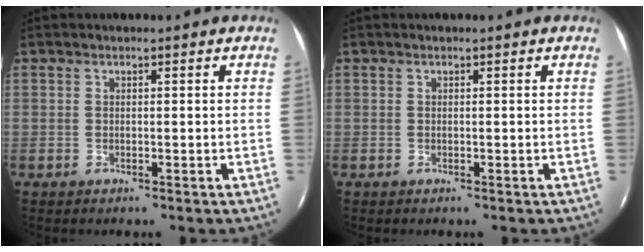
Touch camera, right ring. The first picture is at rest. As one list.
[{"total": 0.0}]